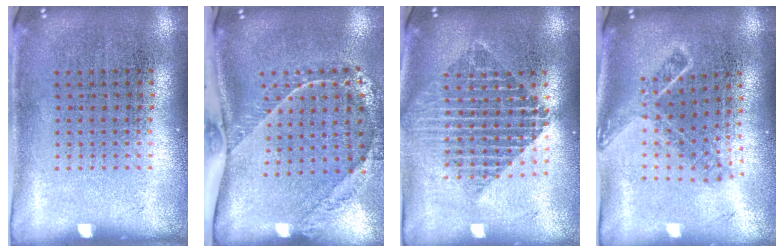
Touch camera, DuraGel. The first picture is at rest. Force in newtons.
{"total": 2.4, "press": 1.7, "slide": 1.7}
{"total": 2.0, "press": 1.6, "slide": 1.2}
{"total": 1.8, "press": 1.3, "slide": 1.2}